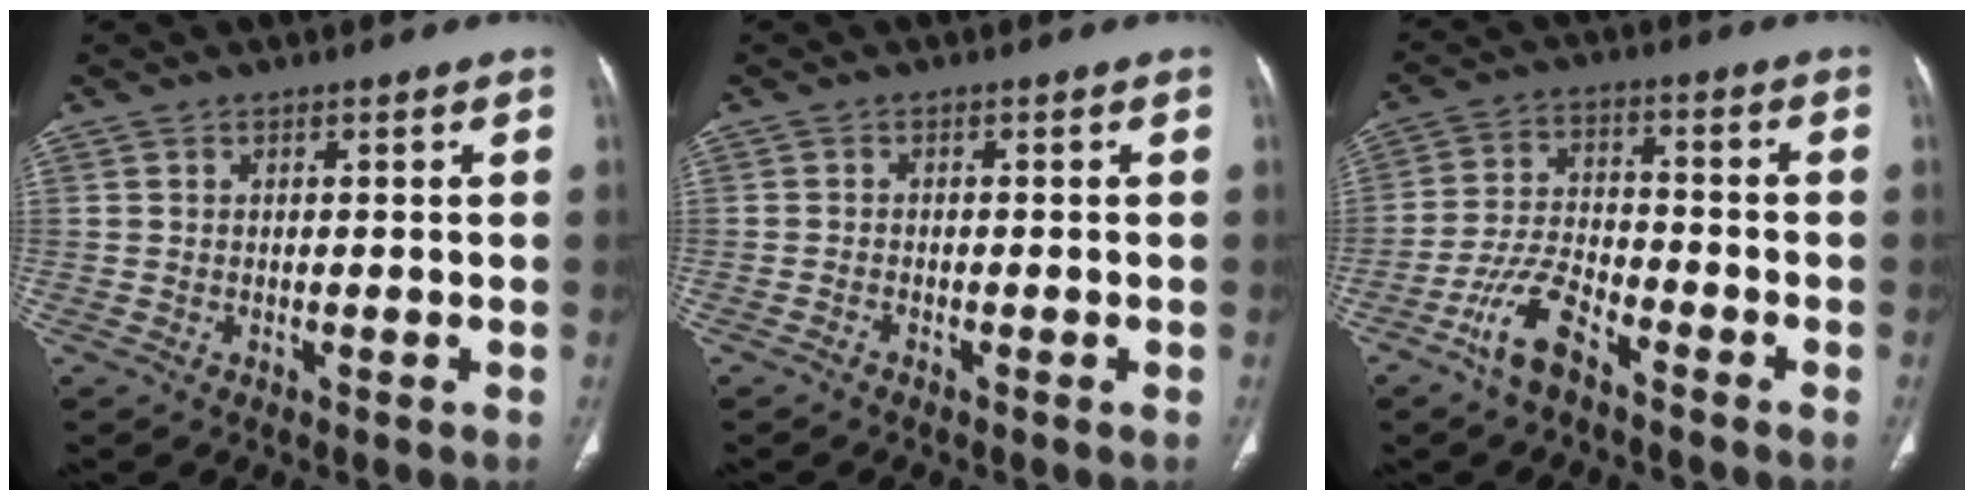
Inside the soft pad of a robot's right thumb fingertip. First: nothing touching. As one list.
[{"total": 0.7, "force": [-0.6, 0.0, 0.3], "torque": [-0.007, 0.000, -0.014]}, {"total": 8.5, "force": [-5.8, 3.0, 5.5], "torque": [-0.119, 0.030, -0.116]}]